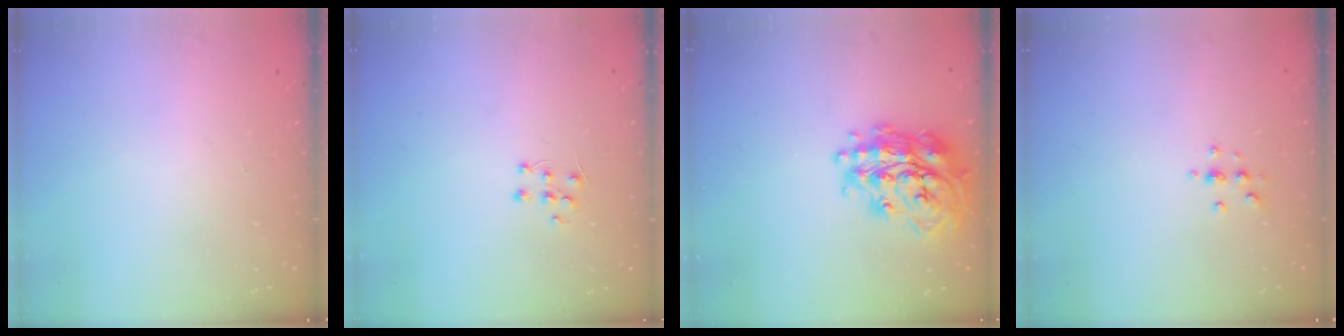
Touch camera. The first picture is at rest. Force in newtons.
{"total": 4.9, "press": 4.9, "slide": 0.4}
{"total": 21.0, "press": 20.9, "slide": 1.5}
{"total": 2.9, "press": 2.9, "slide": 0.4}